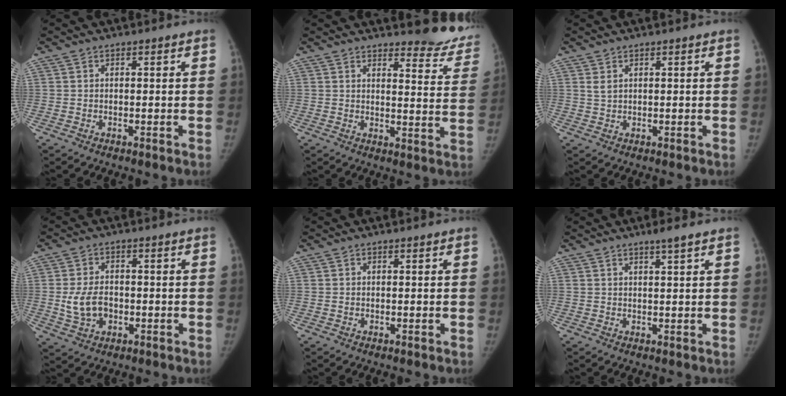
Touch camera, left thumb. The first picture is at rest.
{"total": 12.6, "force": [11.6, 3.5, 3.3], "torque": [0.003, -0.105, 0.113]}
{"total": 1.3, "force": [0.8, 0.6, 0.9], "torque": [-0.018, 0.002, 0.022]}
{"total": 6.7, "force": [-0.9, 4.8, 4.6], "torque": [-0.081, 0.008, -0.011]}
{"total": 0.0}
{"total": 2.5, "force": [1.7, -0.2, 1.8], "torque": [-0.033, -0.010, 0.032]}